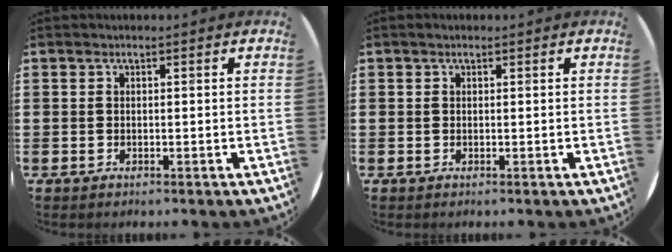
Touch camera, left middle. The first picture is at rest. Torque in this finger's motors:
{"motor_torque": [0.26, -0.20, 0.02, 0.00]}